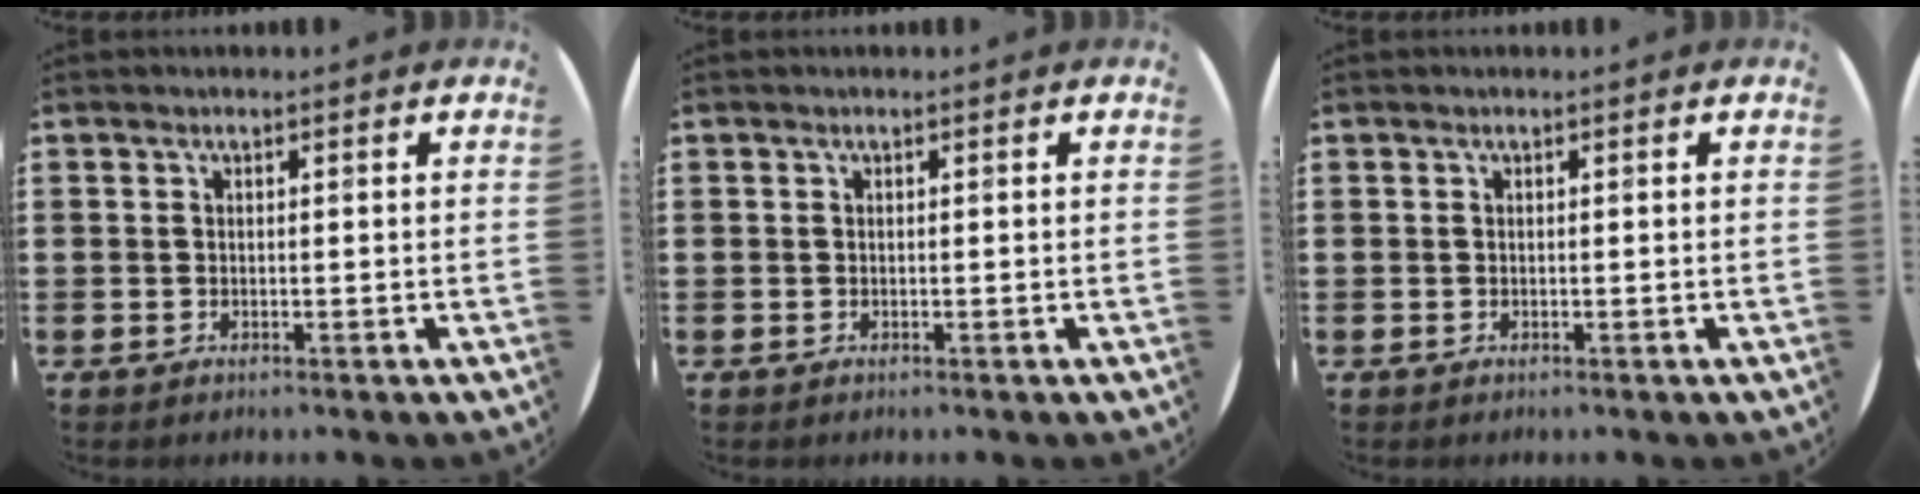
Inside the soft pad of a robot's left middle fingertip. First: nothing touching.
{"total": 0.0}
{"total": 0.0}